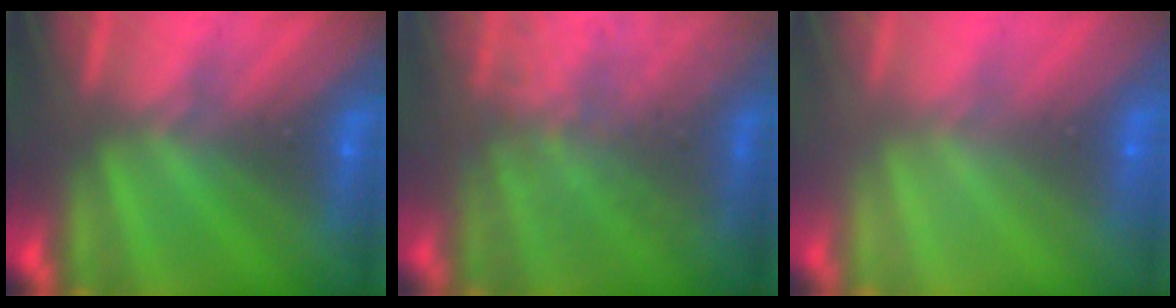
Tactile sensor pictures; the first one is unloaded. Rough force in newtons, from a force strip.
{"total": 9.0}
{"total": 2.2}